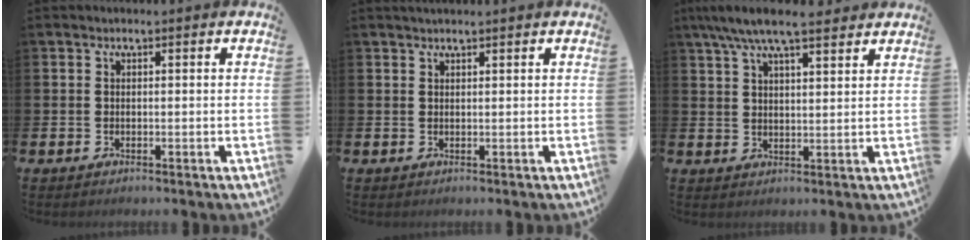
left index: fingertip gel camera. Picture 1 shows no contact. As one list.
[{"total": 1.0, "force": [1.0, 0.0, 0.3], "torque": [-0.004, 0.001, 0.018]}, {"total": 7.4, "force": [6.4, 1.4, 3.4], "torque": [-0.082, -0.016, 0.116]}]